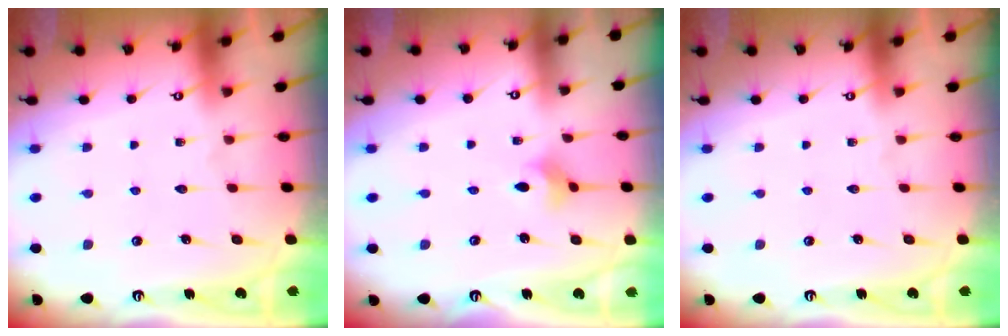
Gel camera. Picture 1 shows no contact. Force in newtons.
{"total": 2.7, "press": 2.7, "slide": 0.5}
{"total": 0.0}